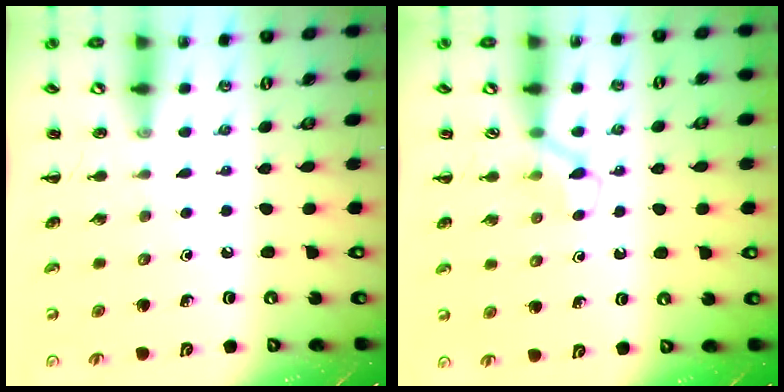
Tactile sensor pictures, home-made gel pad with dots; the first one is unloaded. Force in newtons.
{"total": 3.5, "press": 3.3, "slide": 1.4}